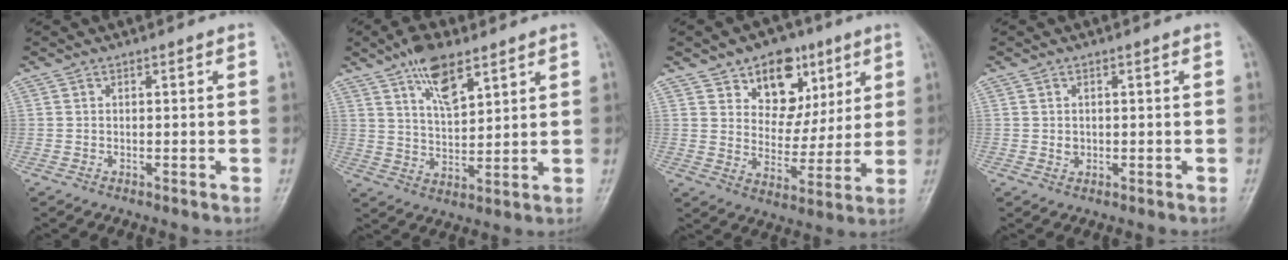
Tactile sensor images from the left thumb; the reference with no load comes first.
{"total": 9.7, "force": [5.9, 3.9, 6.6], "torque": [-0.102, -0.030, 0.109]}
{"total": 13.2, "force": [6.9, 9.2, 6.4], "torque": [-0.050, -0.029, 0.111]}
{"total": 1.6, "force": [0.1, 1.3, 0.8], "torque": [-0.008, 0.001, 0.005]}